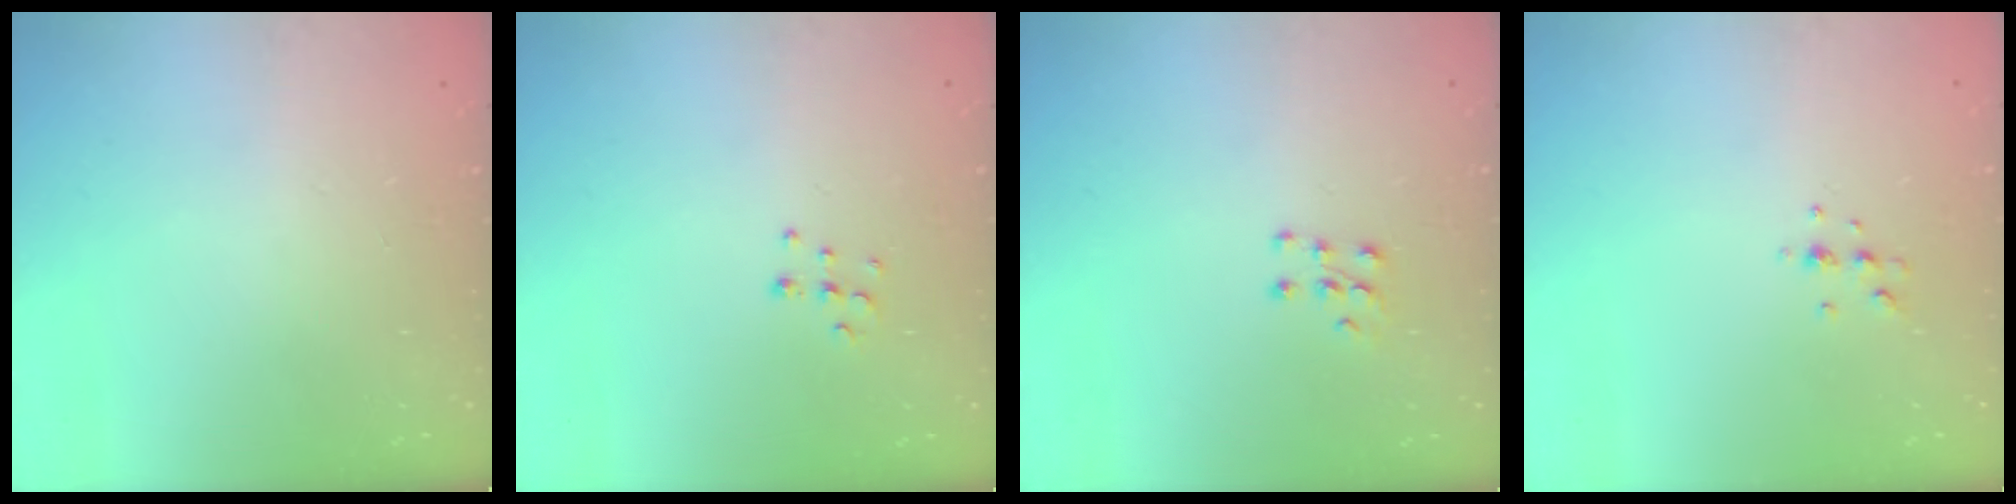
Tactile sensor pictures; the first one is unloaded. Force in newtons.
{"total": 5.8, "press": 5.8, "slide": 0.4}
{"total": 5.0, "press": 5.0, "slide": 0.6}
{"total": 3.8, "press": 3.8, "slide": 0.7}